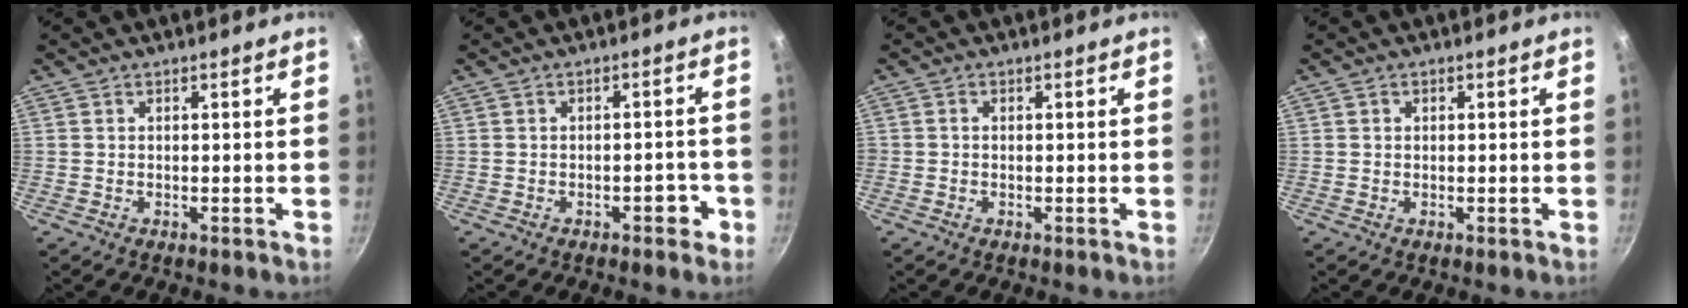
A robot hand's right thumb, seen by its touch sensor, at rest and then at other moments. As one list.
[{"total": 3.4, "force": [-1.7, 1.9, 2.3], "torque": [-0.012, 0.023, -0.018]}, {"total": 0.5, "force": [-0.1, 0.4, 0.3], "torque": [-0.004, 0.003, -0.002]}, {"total": 0.6, "force": [0.1, 0.5, 0.2], "torque": [-0.001, 0.003, 0.002]}]